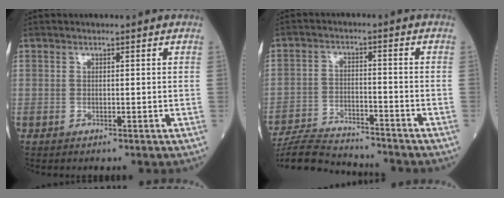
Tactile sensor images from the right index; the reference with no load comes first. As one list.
[{"total": 12.1, "force": [-11.6, 0.9, 3.2], "torque": [-0.054, 0.000, -0.194]}]